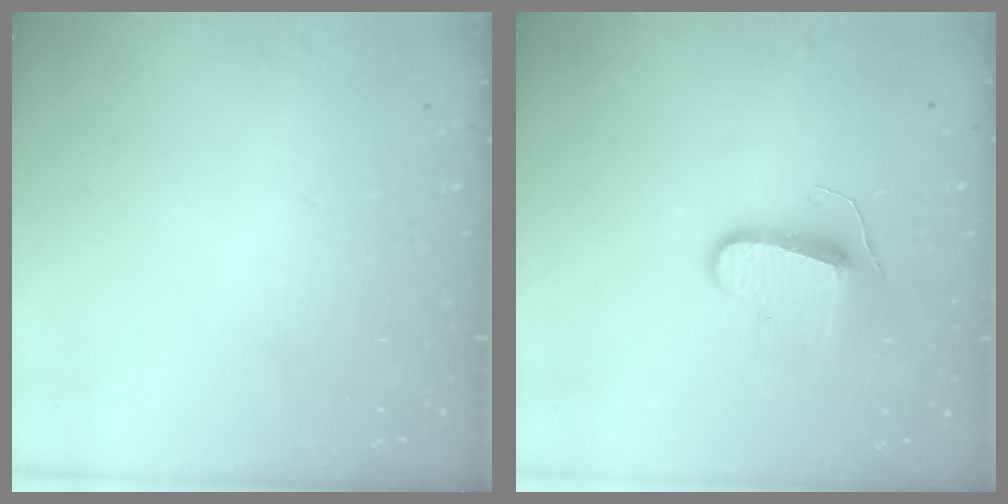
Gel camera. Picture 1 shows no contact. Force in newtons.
{"total": 9.0, "press": 9.0, "slide": 0.1}